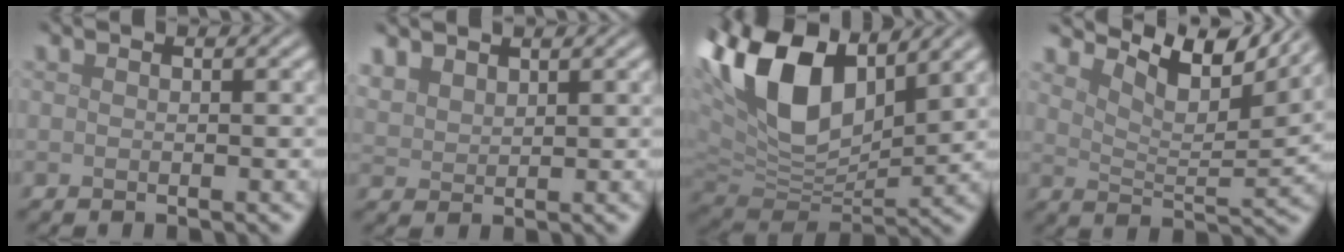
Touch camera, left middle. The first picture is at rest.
{"total": 2.5, "force": [2.1, 1.1, 0.9], "torque": [-0.026, 0.004, 0.050]}
{"total": 12.3, "force": [5.8, 6.8, 8.5], "torque": [-0.185, 0.018, 0.106]}
{"total": 7.6, "force": [5.8, 2.3, 4.4], "torque": [-0.074, 0.000, 0.096]}